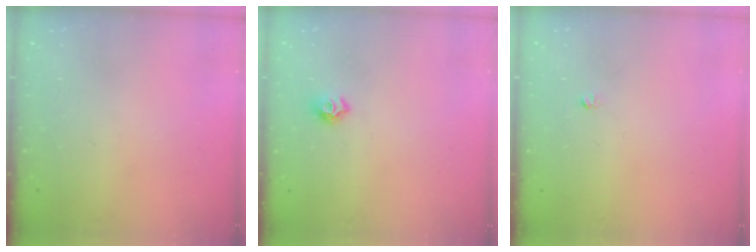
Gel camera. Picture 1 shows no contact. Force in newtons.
{"total": 7.2, "press": 7.2, "slide": 0.7}
{"total": 2.5, "press": 2.5, "slide": 0.2}